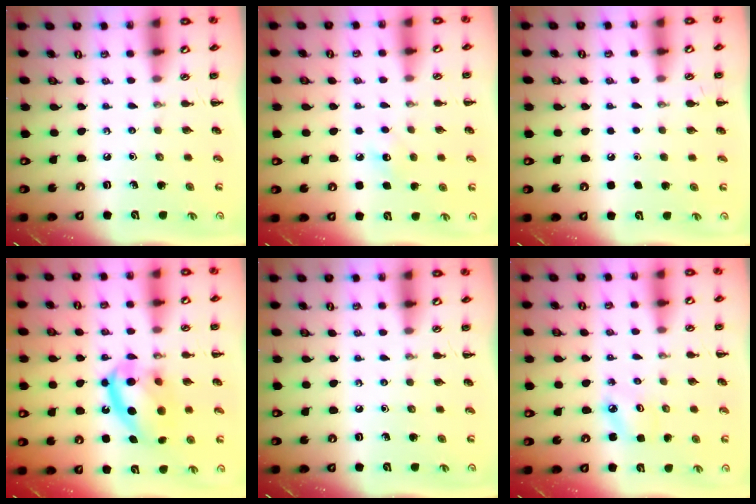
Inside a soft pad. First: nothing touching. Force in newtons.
{"total": 6.9, "press": 6.7, "slide": 1.6}
{"total": 1.8, "press": 1.8, "slide": 0.1}
{"total": 15.5, "press": 15.1, "slide": 3.5}
{"total": 0.0}
{"total": 3.0, "press": 2.9, "slide": 0.6}